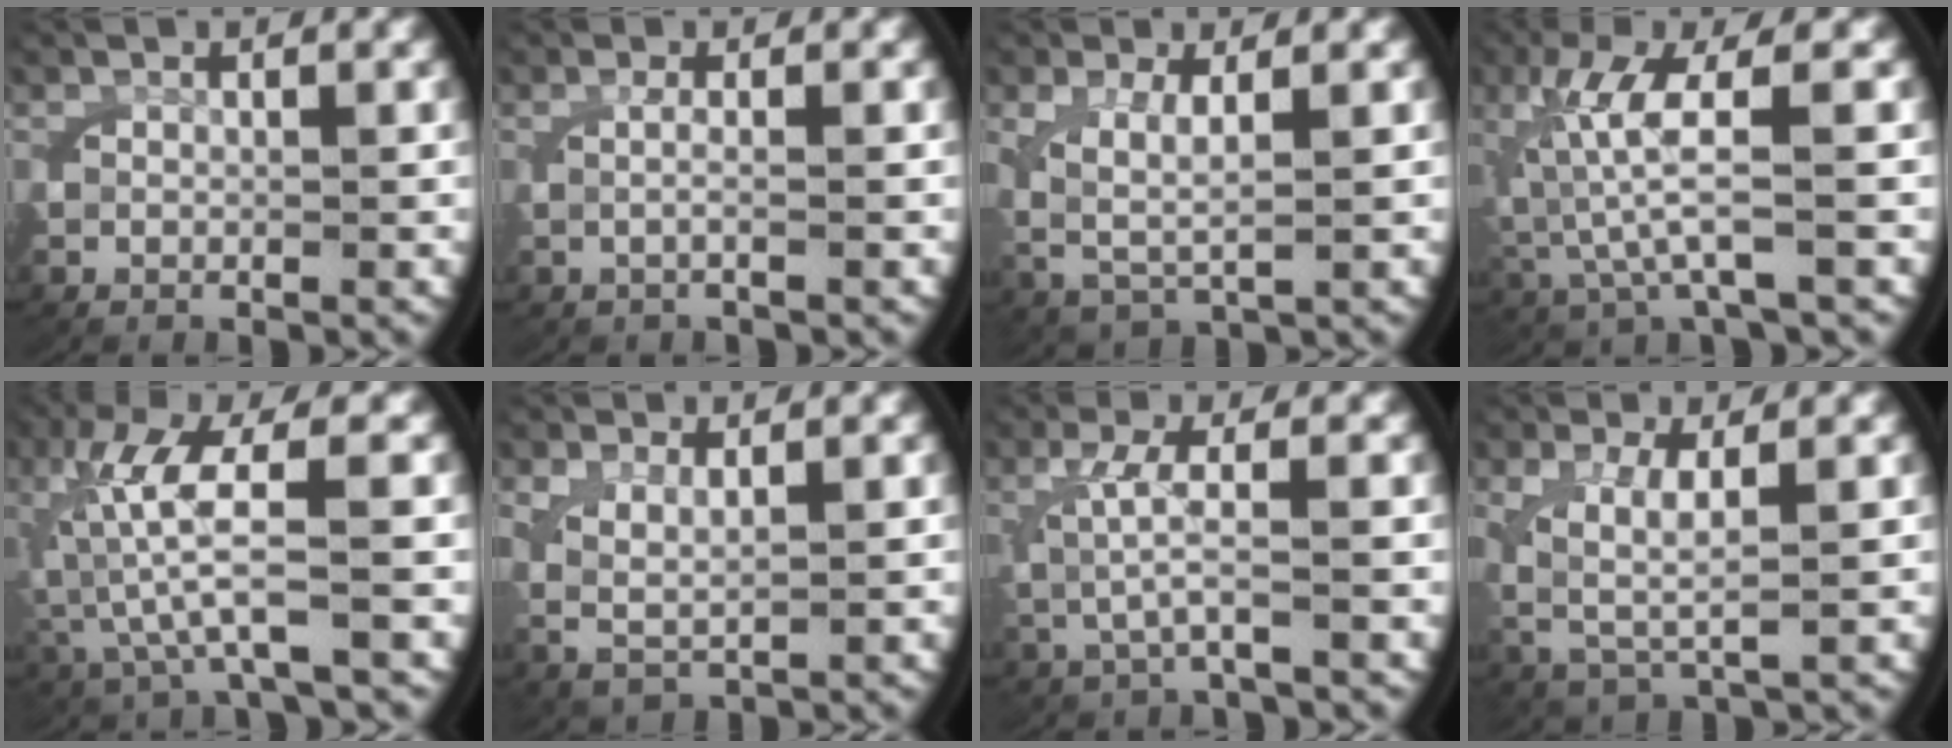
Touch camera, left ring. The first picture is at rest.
{"total": 1.5, "force": [-0.1, 0.1, 1.5], "torque": [-0.043, -0.001, -0.002]}
{"total": 4.1, "force": [0.6, 2.7, 3.1], "torque": [-0.091, -0.020, 0.023]}
{"total": 6.3, "force": [0.3, 2.3, 5.8], "torque": [-0.140, -0.007, 0.017]}
{"total": 7.0, "force": [0.3, 2.4, 6.6], "torque": [-0.151, -0.007, 0.016]}
{"total": 3.9, "force": [0.7, 2.8, 2.7], "torque": [-0.075, -0.010, 0.021]}
{"total": 2.9, "force": [0.2, 0.4, 2.9], "torque": [-0.072, -0.005, 0.009]}
{"total": 3.9, "force": [0.3, 2.1, 3.2], "torque": [-0.084, -0.017, 0.019]}